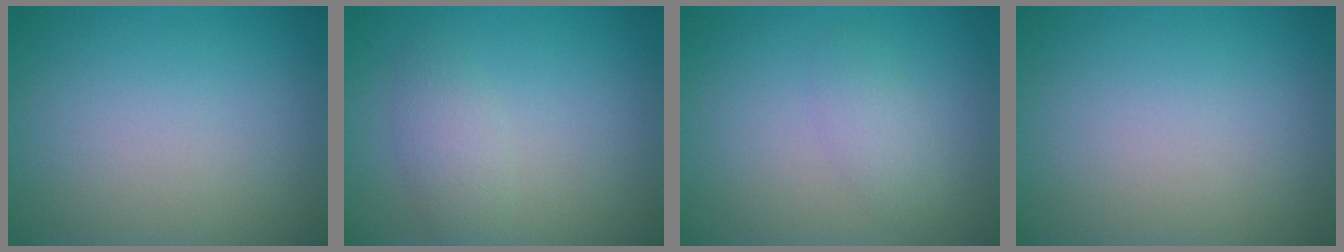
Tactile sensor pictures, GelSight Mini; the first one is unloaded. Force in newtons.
{"total": 2.1, "press": 2.1, "slide": 0.1}
{"total": 1.7, "press": 1.7, "slide": 0.1}
{"total": 0.0}